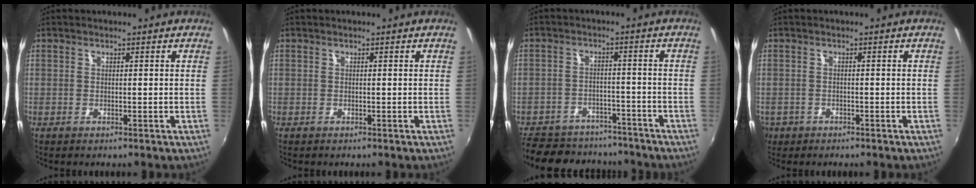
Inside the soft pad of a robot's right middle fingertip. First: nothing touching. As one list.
[{"total": 0.0}, {"total": 18.1, "force": [-14.9, 8.3, 6.3], "torque": [-0.156, 0.018, -0.203]}, {"total": 4.5, "force": [-2.1, 3.6, 1.6], "torque": [-0.046, -0.008, -0.034]}]